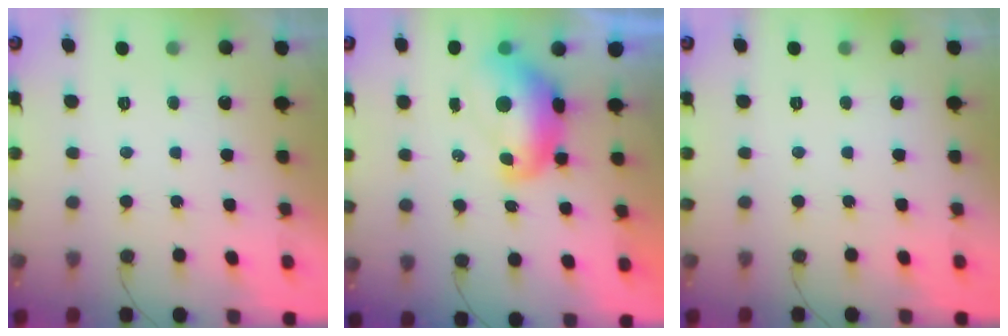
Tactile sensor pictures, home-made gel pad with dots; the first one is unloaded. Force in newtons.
{"total": 10.3, "press": 10.3, "slide": 1.2}
{"total": 0.0}